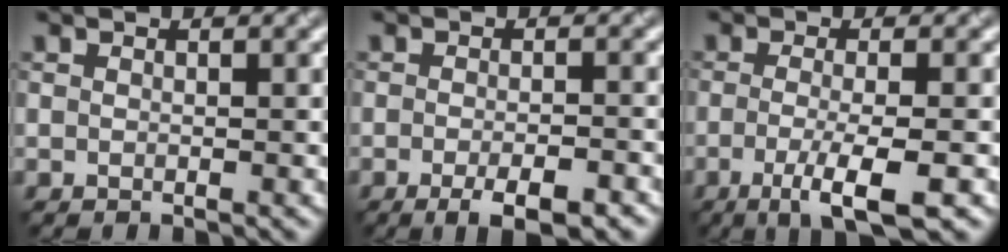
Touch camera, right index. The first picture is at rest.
{"total": 4.3, "force": [-2.8, 0.7, 3.1], "torque": [-0.050, 0.002, -0.029]}
{"total": 4.8, "force": [-2.4, 0.8, 4.1], "torque": [-0.075, -0.003, -0.038]}